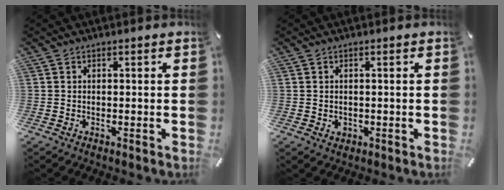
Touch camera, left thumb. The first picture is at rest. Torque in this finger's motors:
{"motor_torque": [0.25, 0.63, 0.13, -0.02, 0.08]}